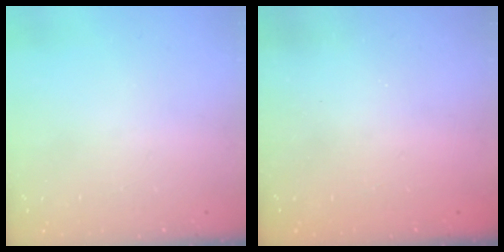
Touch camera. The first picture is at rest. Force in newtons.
{"total": 2.2, "press": 2.1, "slide": 0.7}